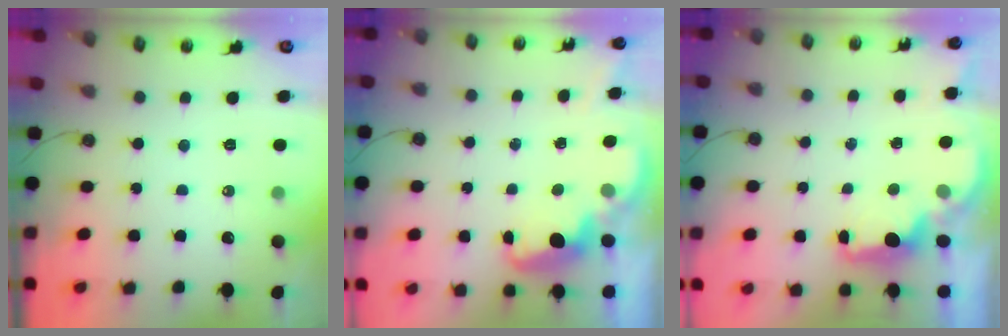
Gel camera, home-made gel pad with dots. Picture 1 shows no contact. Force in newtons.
{"total": 2.7, "press": 2.6, "slide": 0.8}
{"total": 2.3, "press": 2.1, "slide": 0.8}